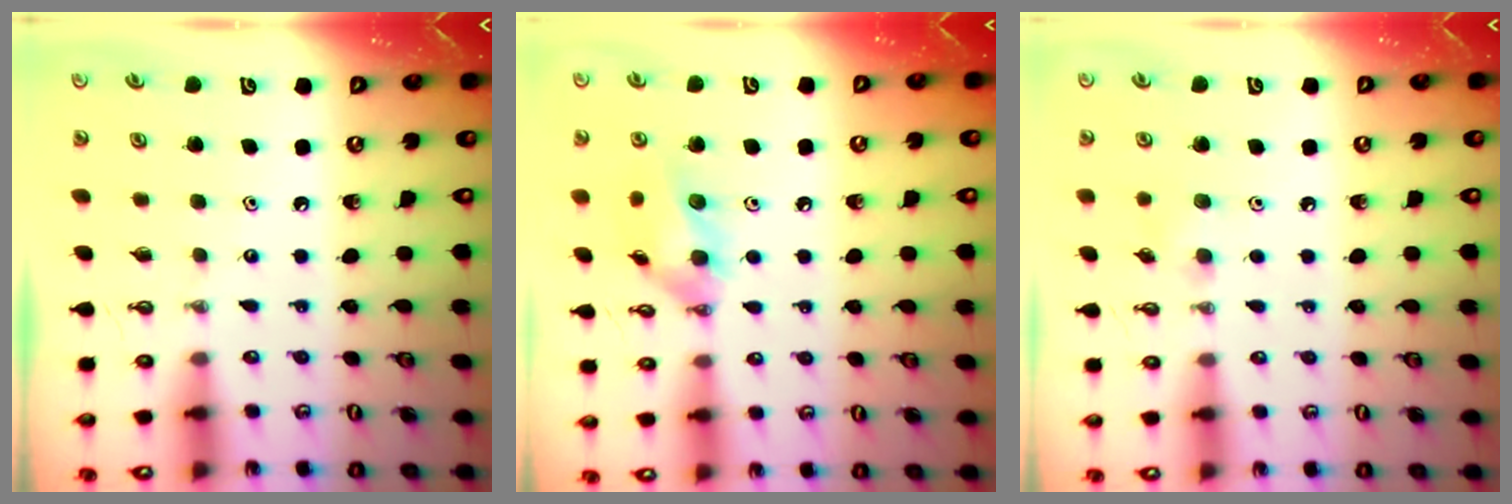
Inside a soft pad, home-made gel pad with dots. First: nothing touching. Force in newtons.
{"total": 11.3, "press": 11.1, "slide": 1.9}
{"total": 5.8, "press": 5.8, "slide": 0.7}